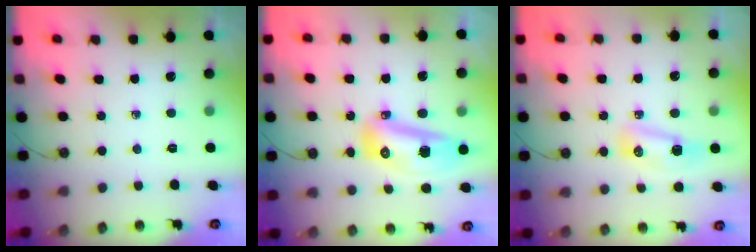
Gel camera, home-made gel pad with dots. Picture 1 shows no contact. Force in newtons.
{"total": 13.5, "press": 13.4, "slide": 1.6}
{"total": 9.0, "press": 8.3, "slide": 3.4}